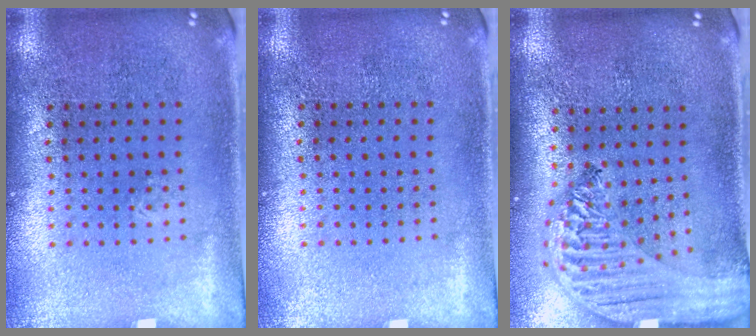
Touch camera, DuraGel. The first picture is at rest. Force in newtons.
{"total": 0.0}
{"total": 2.5, "press": 2.1, "slide": 1.3}